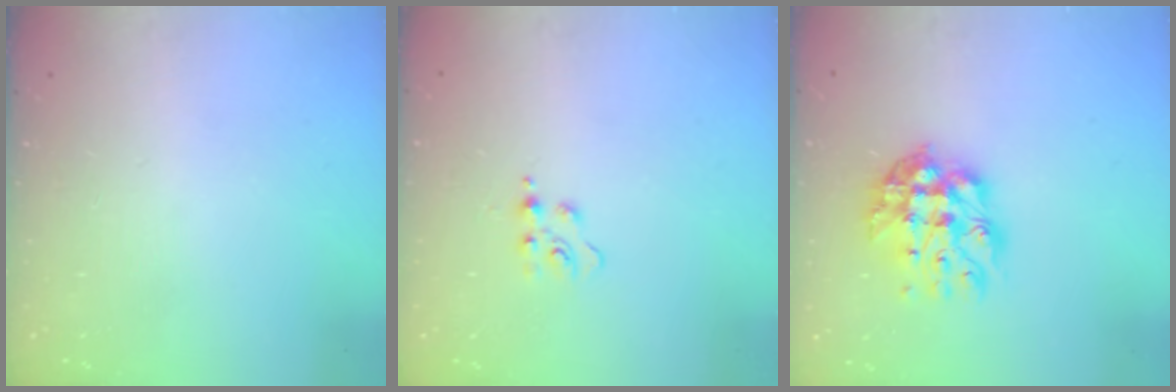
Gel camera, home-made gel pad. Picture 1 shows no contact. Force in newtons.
{"total": 4.5, "press": 4.5, "slide": 0.5}
{"total": 12.1, "press": 12.0, "slide": 1.1}